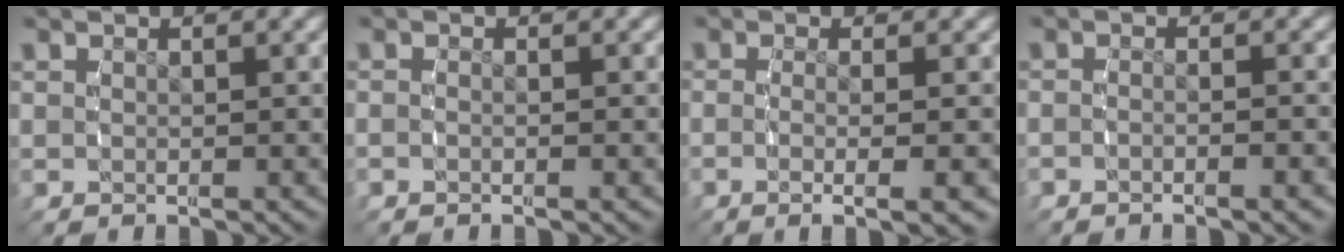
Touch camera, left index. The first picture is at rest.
{"total": 1.1, "force": [-0.7, 0.2, 0.8], "torque": [-0.018, 0.003, -0.017]}
{"total": 4.9, "force": [-2.3, 0.7, 4.3], "torque": [-0.072, -0.017, -0.028]}
{"total": 2.0, "force": [-1.3, 0.3, 1.4], "torque": [-0.028, 0.006, -0.029]}